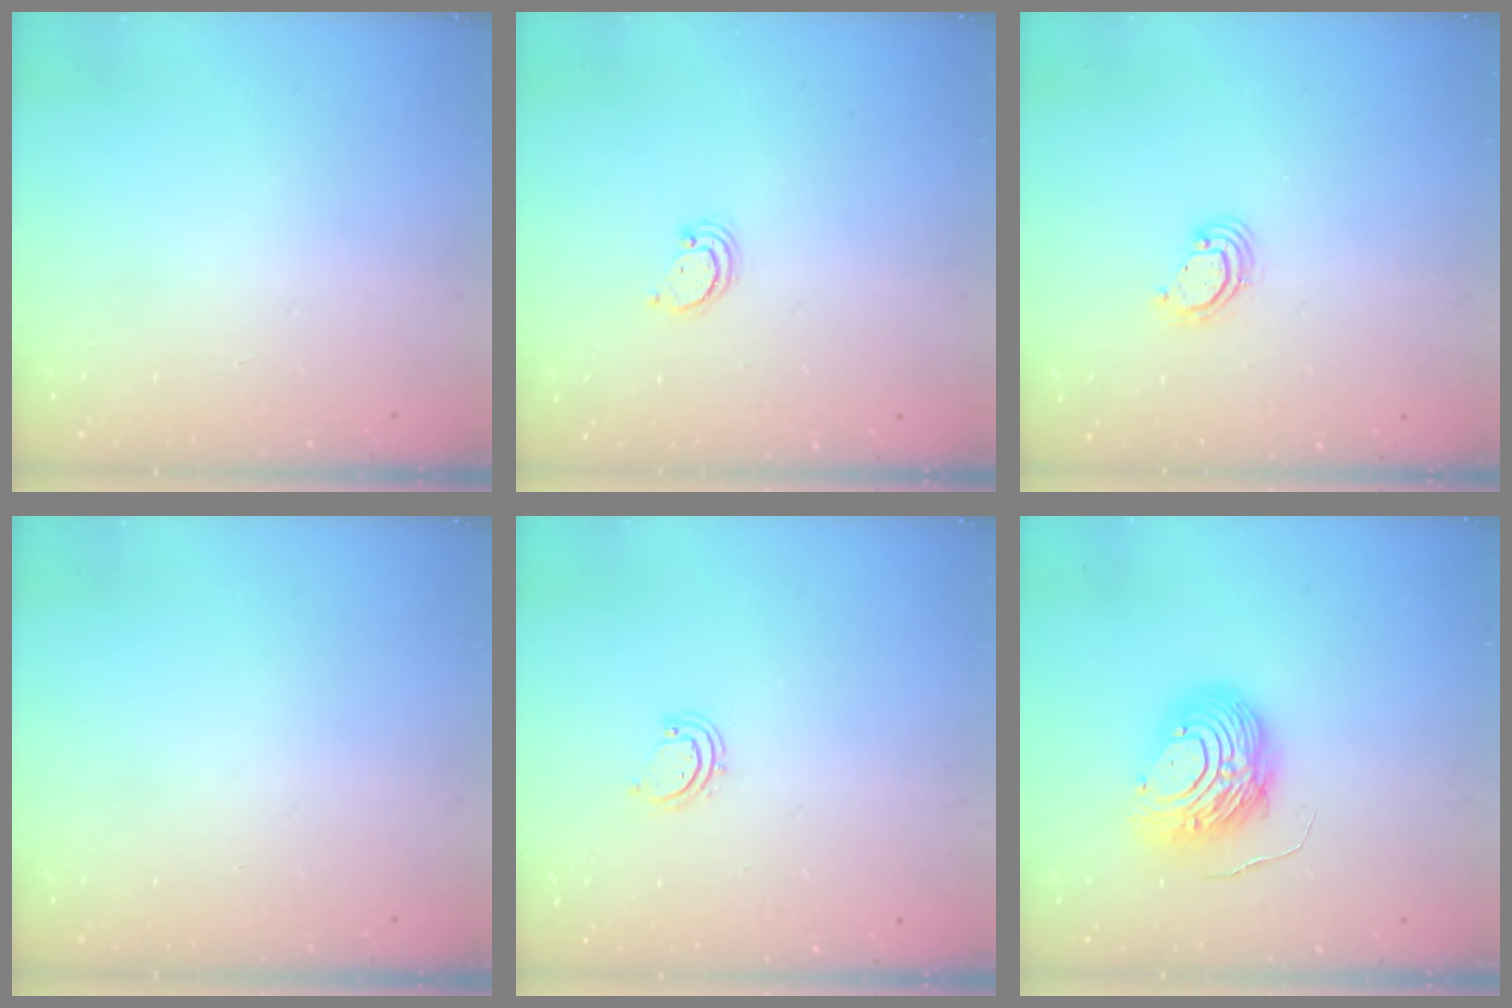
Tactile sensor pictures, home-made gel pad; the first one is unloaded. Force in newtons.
{"total": 2.4, "press": 2.4, "slide": 0.2}
{"total": 3.8, "press": 3.8, "slide": 0.1}
{"total": 0.0}
{"total": 2.9, "press": 2.9, "slide": 0.3}
{"total": 10.4, "press": 10.3, "slide": 1.1}